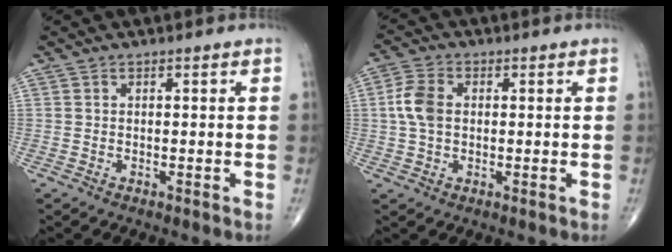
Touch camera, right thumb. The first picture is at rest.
{"total": 5.9, "force": [0.5, 4.0, 4.4], "torque": [-0.095, 0.010, 0.005]}